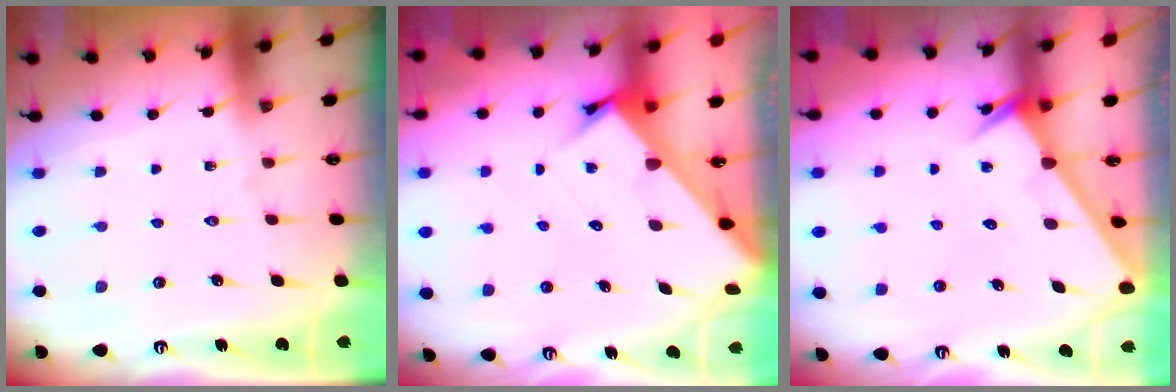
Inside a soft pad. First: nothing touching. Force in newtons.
{"total": 3.0, "press": 3.0, "slide": 0.1}
{"total": 2.7, "press": 2.7, "slide": 0.1}